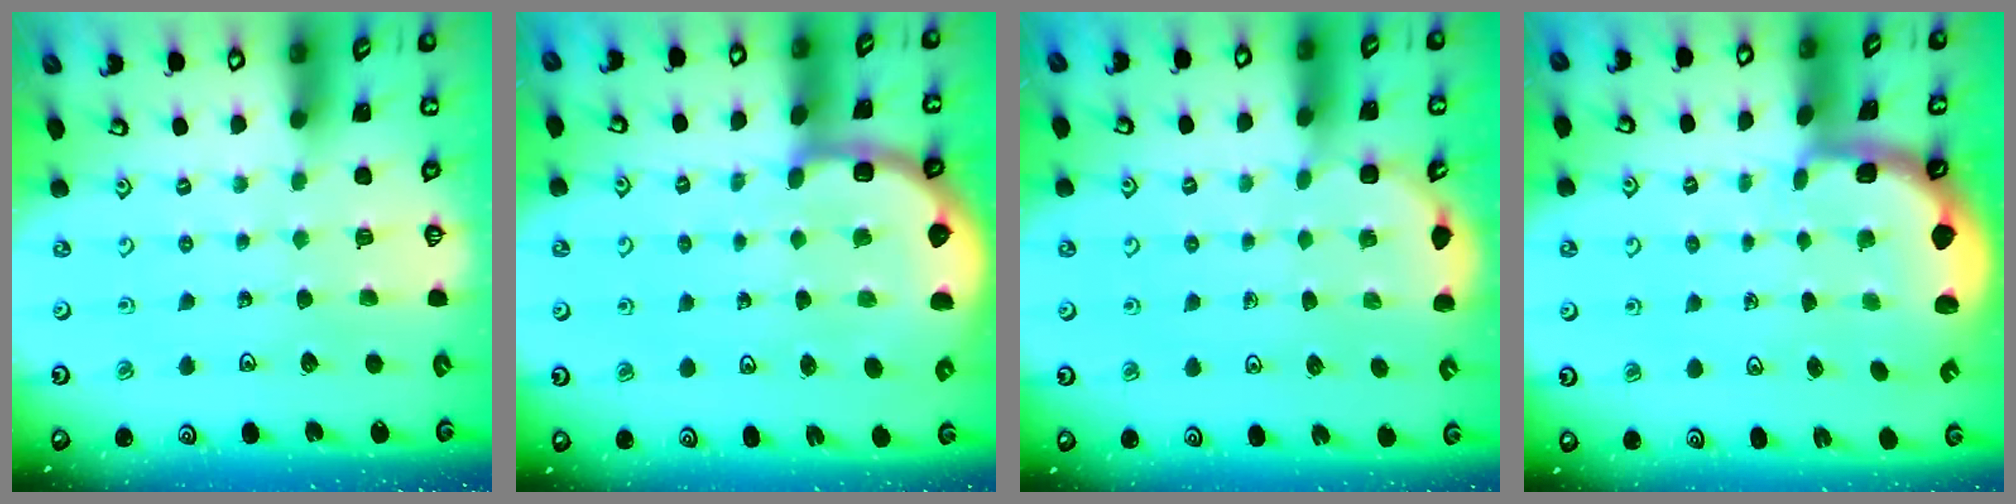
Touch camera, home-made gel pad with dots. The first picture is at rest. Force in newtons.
{"total": 6.7, "press": 6.5, "slide": 1.7}
{"total": 3.0, "press": 2.8, "slide": 1.1}
{"total": 2.3, "press": 2.0, "slide": 1.0}